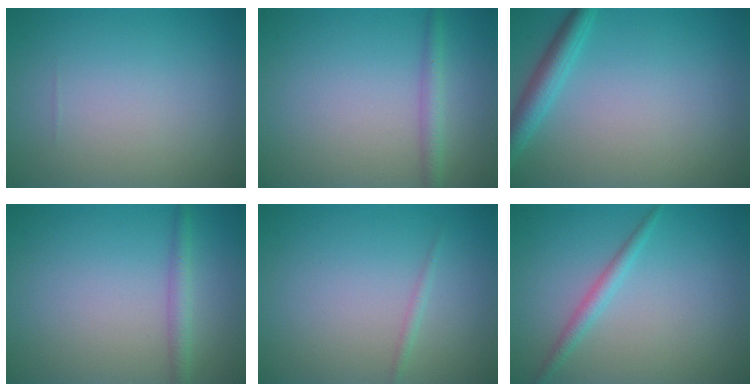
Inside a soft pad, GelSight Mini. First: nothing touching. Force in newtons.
{"total": 1.8, "press": 1.8, "slide": 0.1}
{"total": 2.7, "press": 2.7, "slide": 0.1}
{"total": 1.8, "press": 1.8, "slide": 0.1}
{"total": 0.7, "press": 0.7, "slide": 0.0}
{"total": 1.7, "press": 1.7, "slide": 0.1}